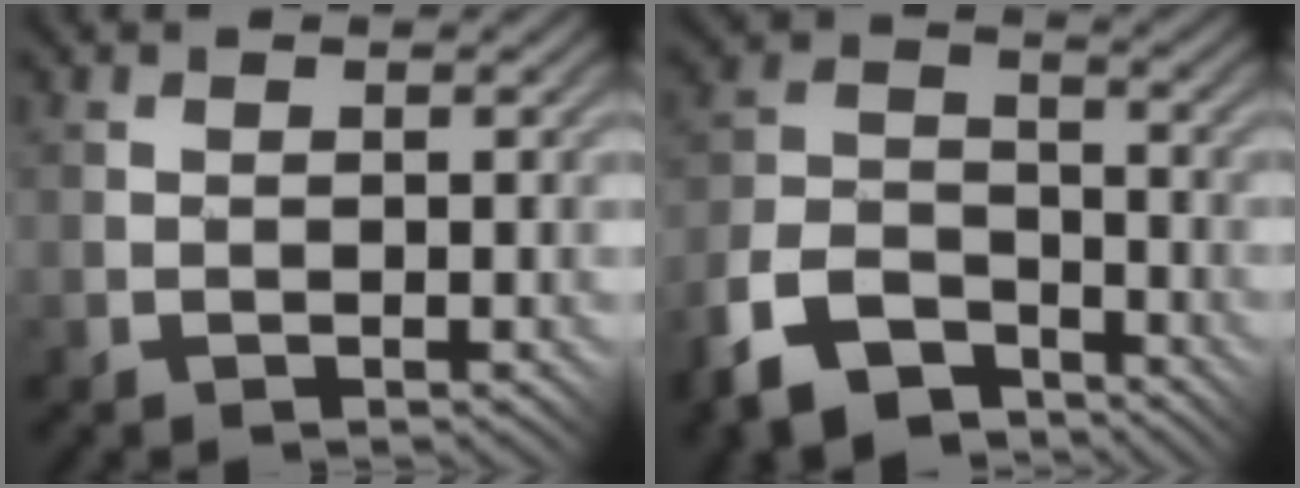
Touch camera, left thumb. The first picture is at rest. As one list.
[{"total": 10.0, "force": [-7.1, 5.4, 4.7], "torque": [-0.111, -0.013, -0.147]}]